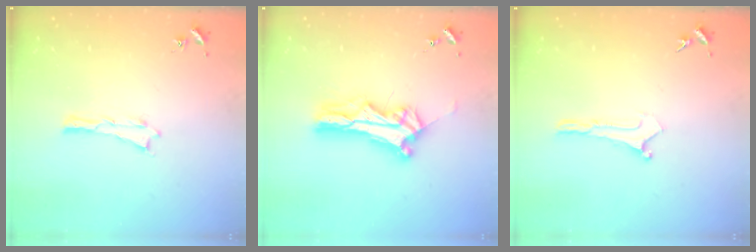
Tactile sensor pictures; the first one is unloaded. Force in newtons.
{"total": 9.2, "press": 9.2, "slide": 0.7}
{"total": 0.0}